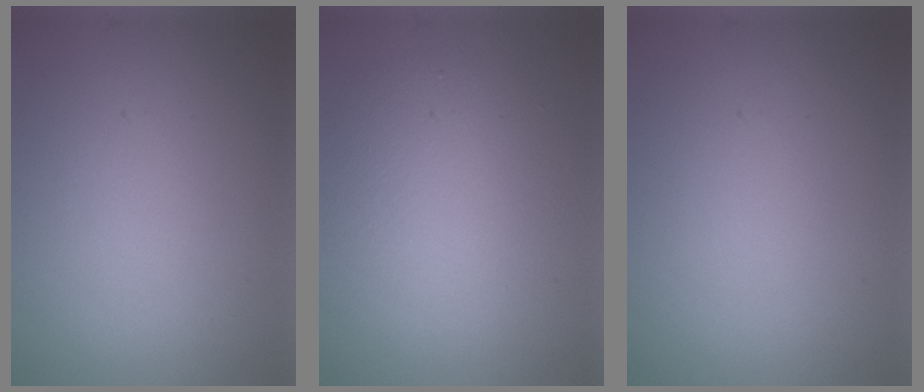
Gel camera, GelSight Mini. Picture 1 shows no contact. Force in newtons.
{"total": 4.5, "press": 4.5, "slide": 0.5}
{"total": 0.0}